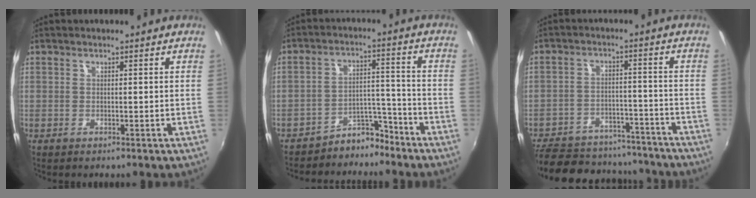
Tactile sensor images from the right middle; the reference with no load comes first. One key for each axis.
{"total": 6.3, "fx": -5.8, "fy": 2.4, "fz": 0.9, "tx": -0.010, "ty": 0.030, "tz": -0.086}
{"total": 20.0, "fx": -16.3, "fy": 9.2, "fz": 7.1, "tx": -0.168, "ty": 0.032, "tz": -0.206}